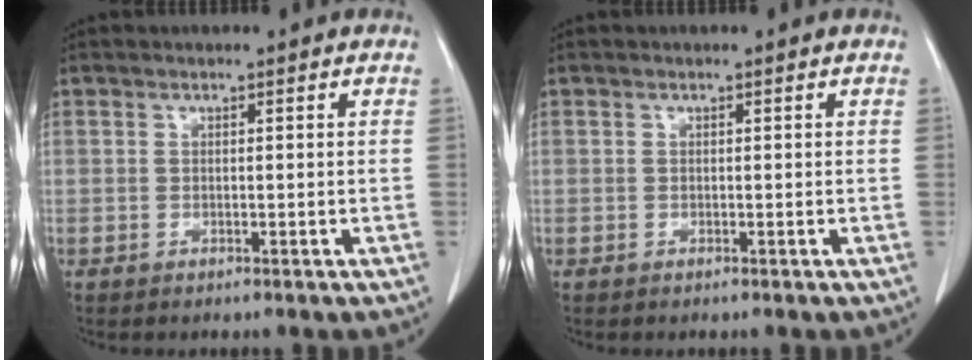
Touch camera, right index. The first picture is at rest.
{"total": 0.0}